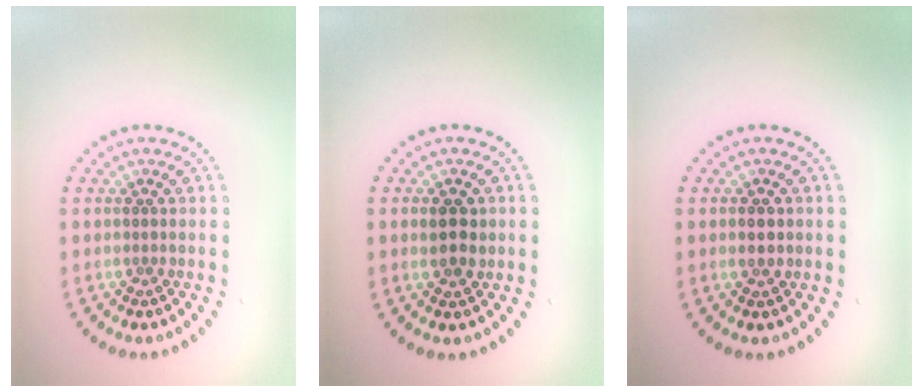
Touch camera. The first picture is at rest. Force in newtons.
{"total": 2.3, "press": 2.3, "slide": 0.4}
{"total": 1.4, "press": 1.4, "slide": 0.2}